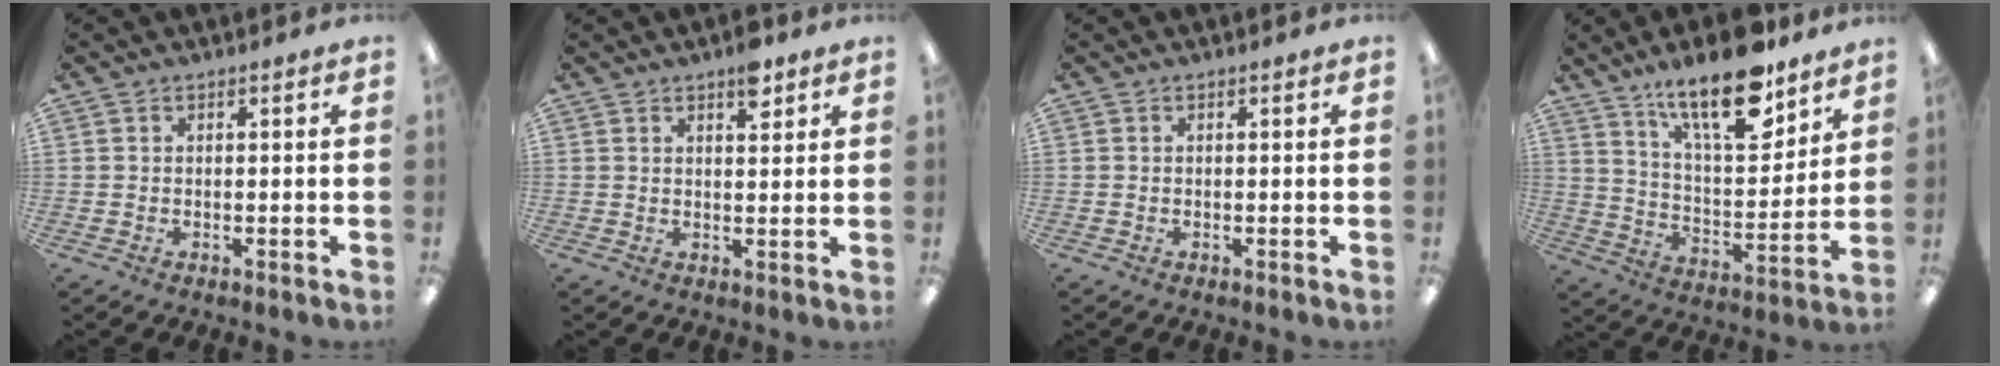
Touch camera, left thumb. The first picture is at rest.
{"total": 5.1, "force": [3.5, 2.0, 3.2], "torque": [-0.029, -0.018, 0.053]}
{"total": 0.0}
{"total": 19.5, "force": [13.8, 6.7, 12.1], "torque": [-0.192, -0.081, 0.227]}